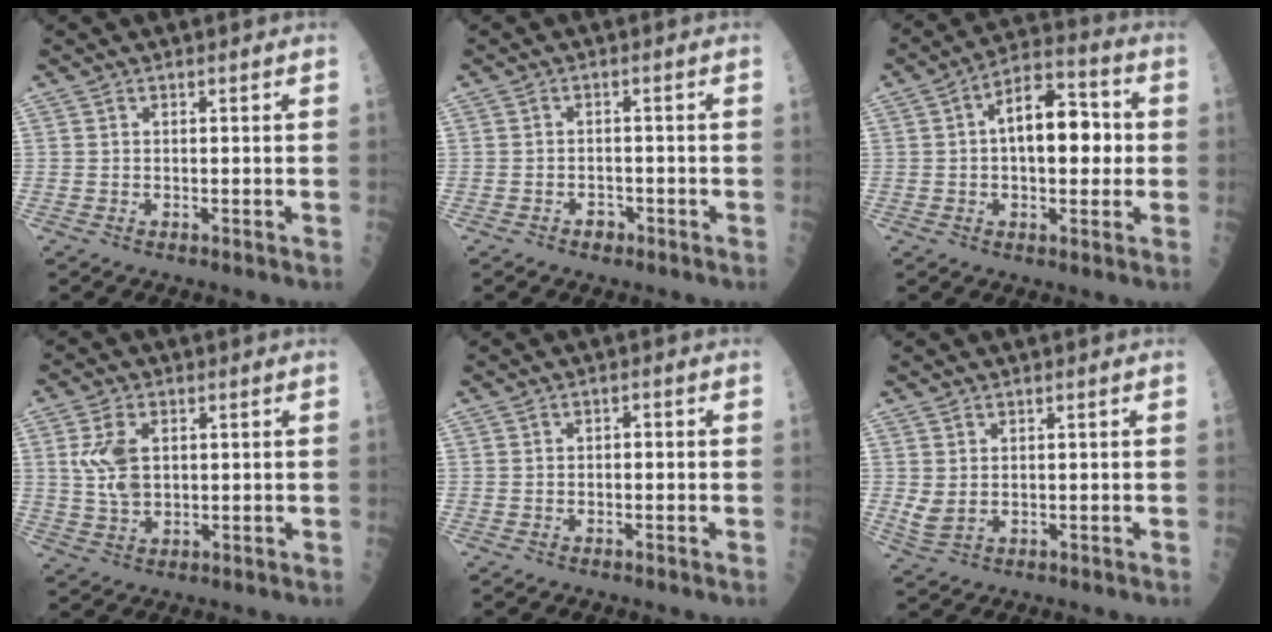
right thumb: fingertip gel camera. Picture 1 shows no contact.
{"total": 1.8, "force": [-1.1, 1.3, 0.6], "torque": [0.004, 0.011, -0.016]}
{"total": 13.8, "force": [1.0, 7.3, 11.7], "torque": [-0.151, 0.028, 0.007]}
{"total": 7.1, "force": [1.4, 4.3, 5.5], "torque": [-0.109, -0.002, 0.032]}
{"total": 1.1, "force": [0.0, 0.7, 0.8], "torque": [-0.007, 0.003, -0.002]}
{"total": 2.8, "force": [0.5, 1.9, 2.0], "torque": [-0.036, -0.003, 0.020]}